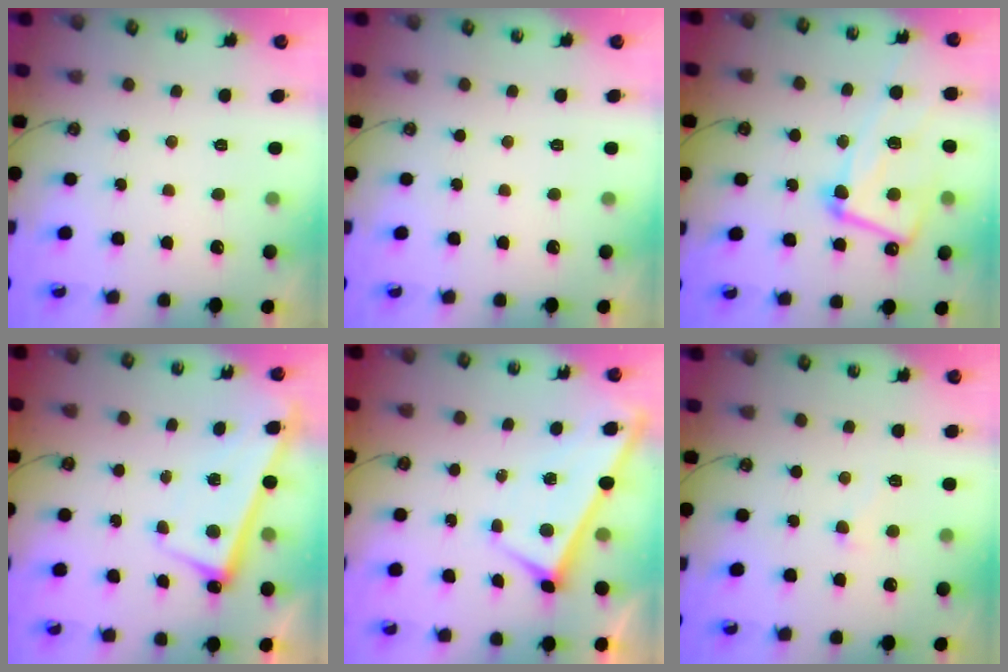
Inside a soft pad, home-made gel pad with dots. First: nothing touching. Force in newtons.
{"total": 0.0}
{"total": 15.6, "press": 15.5, "slide": 0.8}
{"total": 2.6, "press": 2.5, "slide": 0.9}
{"total": 1.7, "press": 1.7, "slide": 0.2}
{"total": 4.1, "press": 4.0, "slide": 0.9}